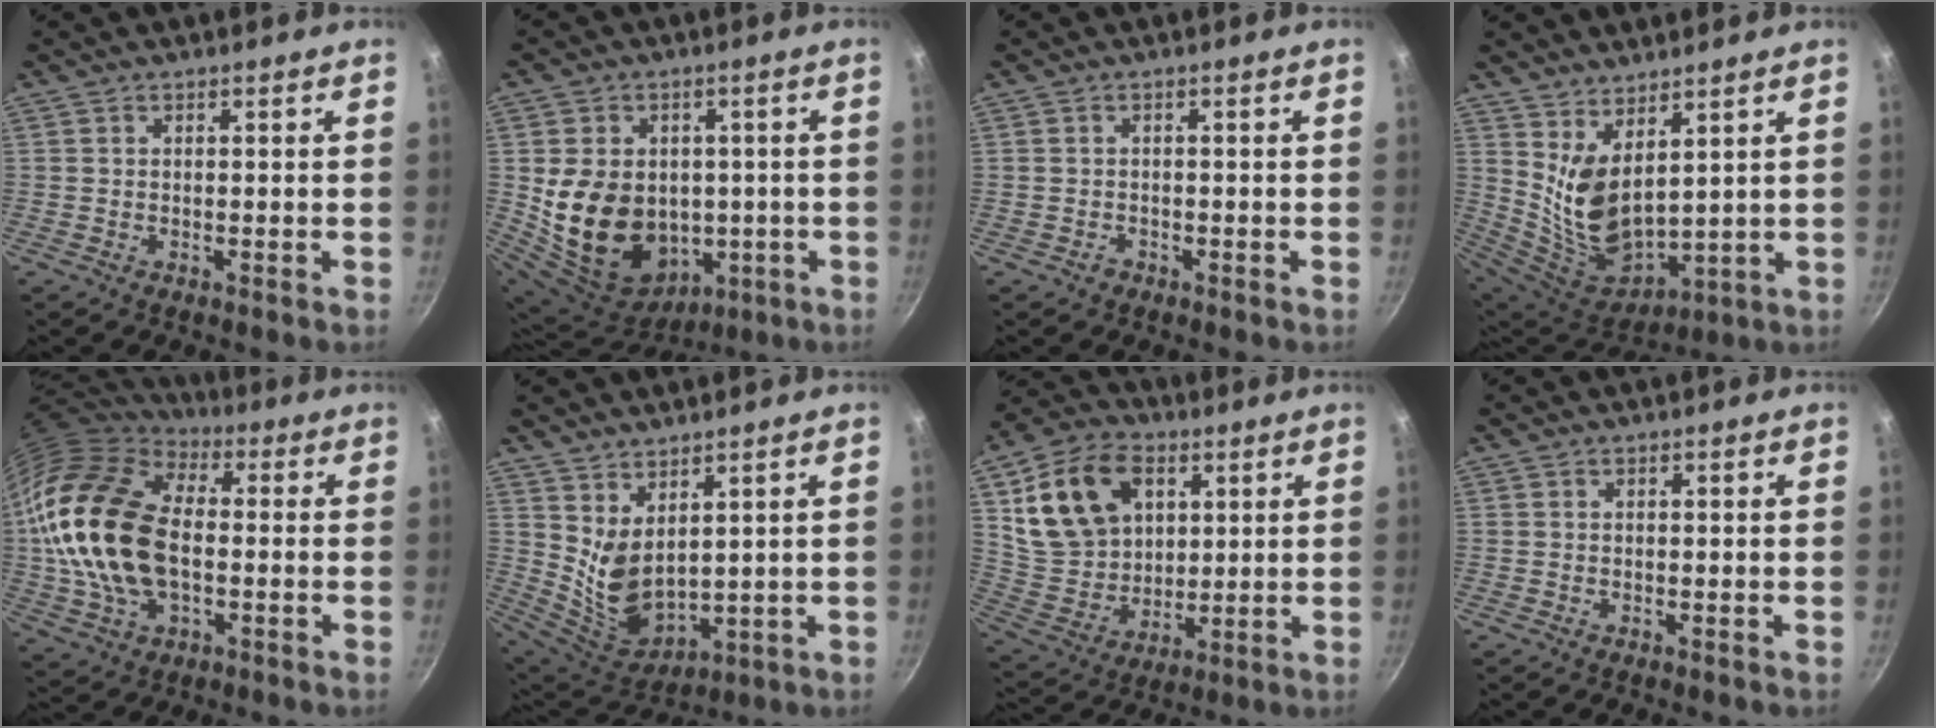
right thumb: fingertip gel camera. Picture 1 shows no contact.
{"total": 18.6, "force": [-0.8, 14.8, 11.2], "torque": [-0.201, 0.003, 0.014]}
{"total": 1.1, "force": [-0.6, 0.9, 0.2], "torque": [0.000, 0.009, -0.005]}
{"total": 11.2, "force": [5.4, 5.6, 8.1], "torque": [-0.134, -0.069, 0.122]}
{"total": 22.1, "force": [-0.4, 13.8, 17.2], "torque": [-0.320, 0.022, -0.010]}
{"total": 9.2, "force": [4.1, 5.1, 6.5], "torque": [-0.103, -0.056, 0.100]}
{"total": 18.8, "force": [6.1, 13.8, 11.2], "torque": [-0.186, -0.010, 0.121]}
{"total": 0.0}